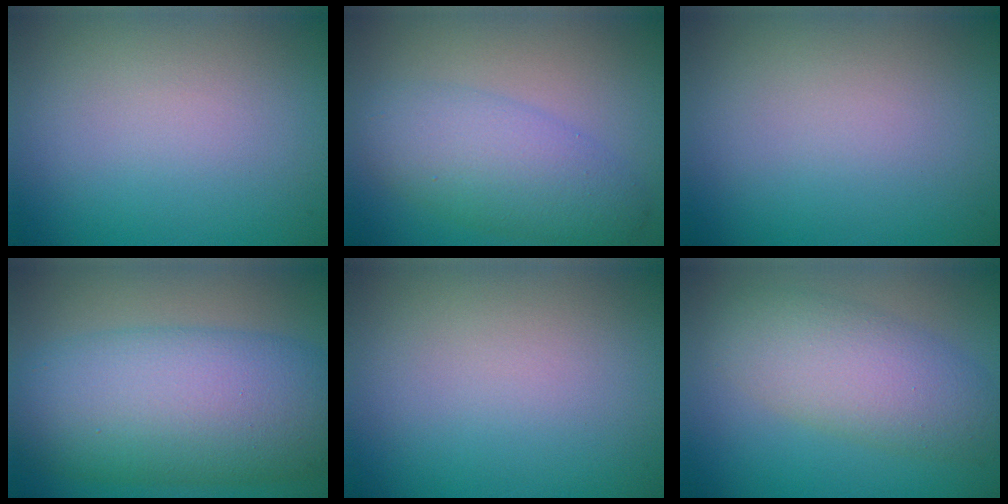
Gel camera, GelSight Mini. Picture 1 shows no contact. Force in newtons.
{"total": 5.0, "press": 5.0, "slide": 0.1}
{"total": 0.0}
{"total": 11.6, "press": 11.6, "slide": 0.1}
{"total": 0.0}
{"total": 5.5, "press": 5.5, "slide": 0.2}